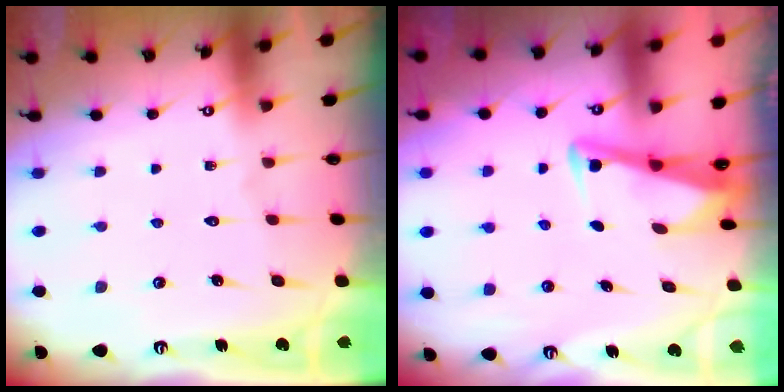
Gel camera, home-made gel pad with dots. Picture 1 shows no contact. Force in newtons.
{"total": 3.3, "press": 3.3, "slide": 0.4}